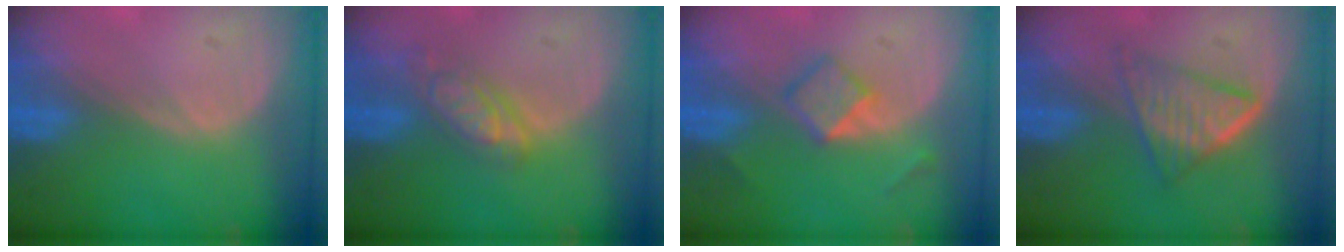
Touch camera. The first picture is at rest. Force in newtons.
{"total": 5.6, "press": 5.1, "slide": 2.4}
{"total": 4.1, "press": 3.9, "slide": 1.1}
{"total": 6.3, "press": 5.5, "slide": 3.1}